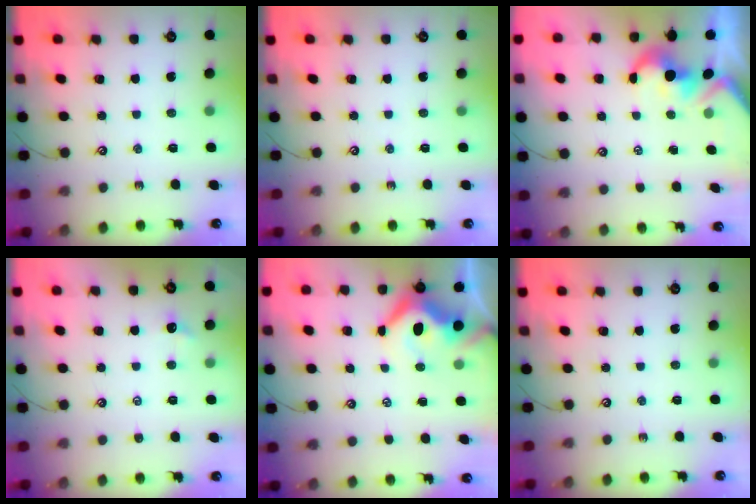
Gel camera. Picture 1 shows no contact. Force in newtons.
{"total": 0.0}
{"total": 1.7, "press": 1.4, "slide": 1.0}
{"total": 0.9, "press": 0.8, "slide": 0.4}
{"total": 6.2, "press": 6.0, "slide": 1.5}
{"total": 0.0}